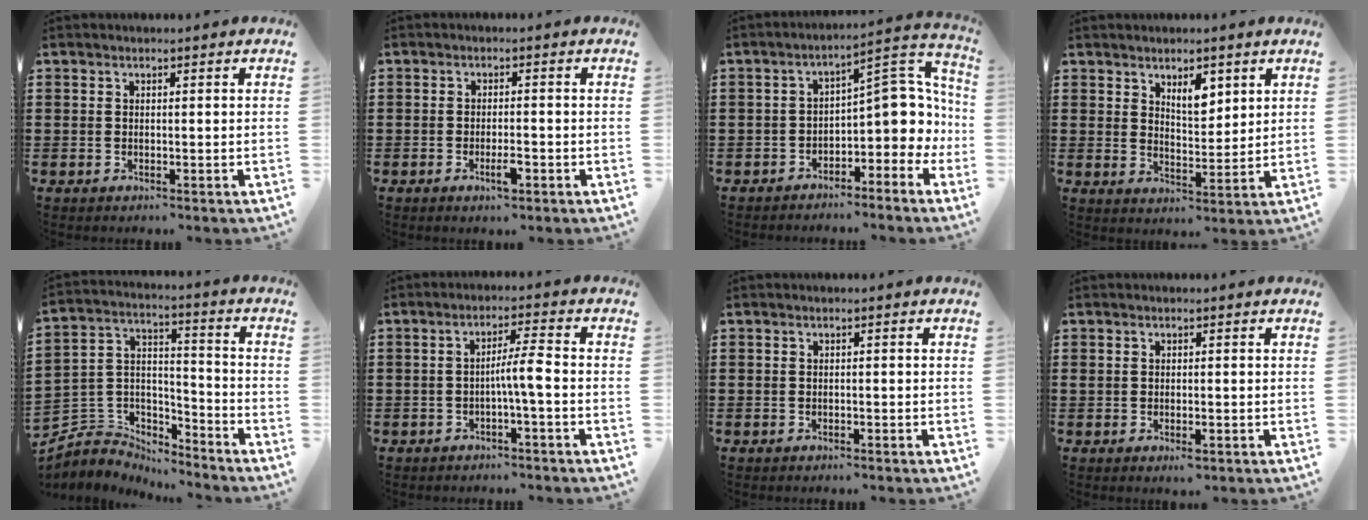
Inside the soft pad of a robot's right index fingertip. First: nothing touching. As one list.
[{"total": 3.0, "force": [-1.3, 0.8, 2.6], "torque": [-0.050, -0.001, -0.025]}, {"total": 7.1, "force": [-1.4, 3.8, 5.9], "torque": [-0.080, -0.014, -0.032]}, {"total": 5.0, "force": [3.0, 2.3, 3.3], "torque": [-0.056, -0.002, 0.049]}, {"total": 5.2, "force": [-4.5, 2.6, 0.1], "torque": [-0.028, -0.003, -0.096]}, {"total": 4.3, "force": [-1.1, 0.1, 4.1], "torque": [-0.077, 0.000, -0.024]}, {"total": 0.5, "force": [-0.5, 0.1, 0.2], "torque": [-0.005, -0.002, -0.009]}, {"total": 1.1, "force": [-0.2, 0.4, 1.0], "torque": [-0.019, -0.002, -0.004]}]